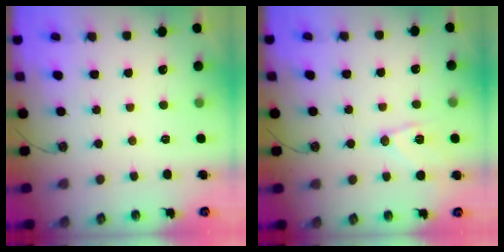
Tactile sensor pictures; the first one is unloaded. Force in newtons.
{"total": 10.9, "press": 10.9, "slide": 0.7}